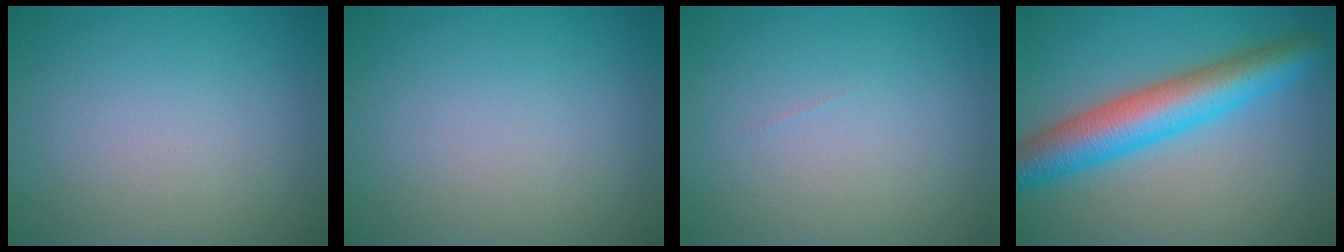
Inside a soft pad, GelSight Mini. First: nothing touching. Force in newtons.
{"total": 0.0}
{"total": 0.0}
{"total": 7.4, "press": 7.4, "slide": 0.1}